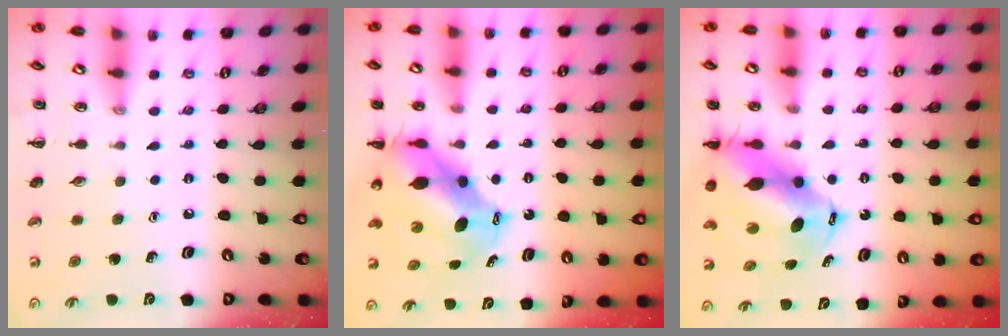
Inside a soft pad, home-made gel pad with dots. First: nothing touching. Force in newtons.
{"total": 10.1, "press": 9.8, "slide": 2.6}
{"total": 11.9, "press": 11.5, "slide": 3.2}